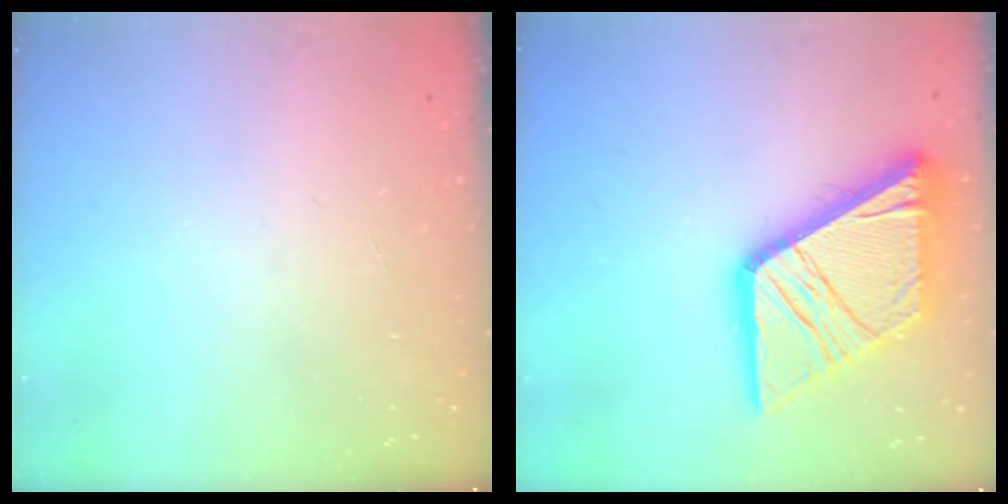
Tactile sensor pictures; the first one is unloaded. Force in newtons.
{"total": 25.0, "press": 24.8, "slide": 2.8}